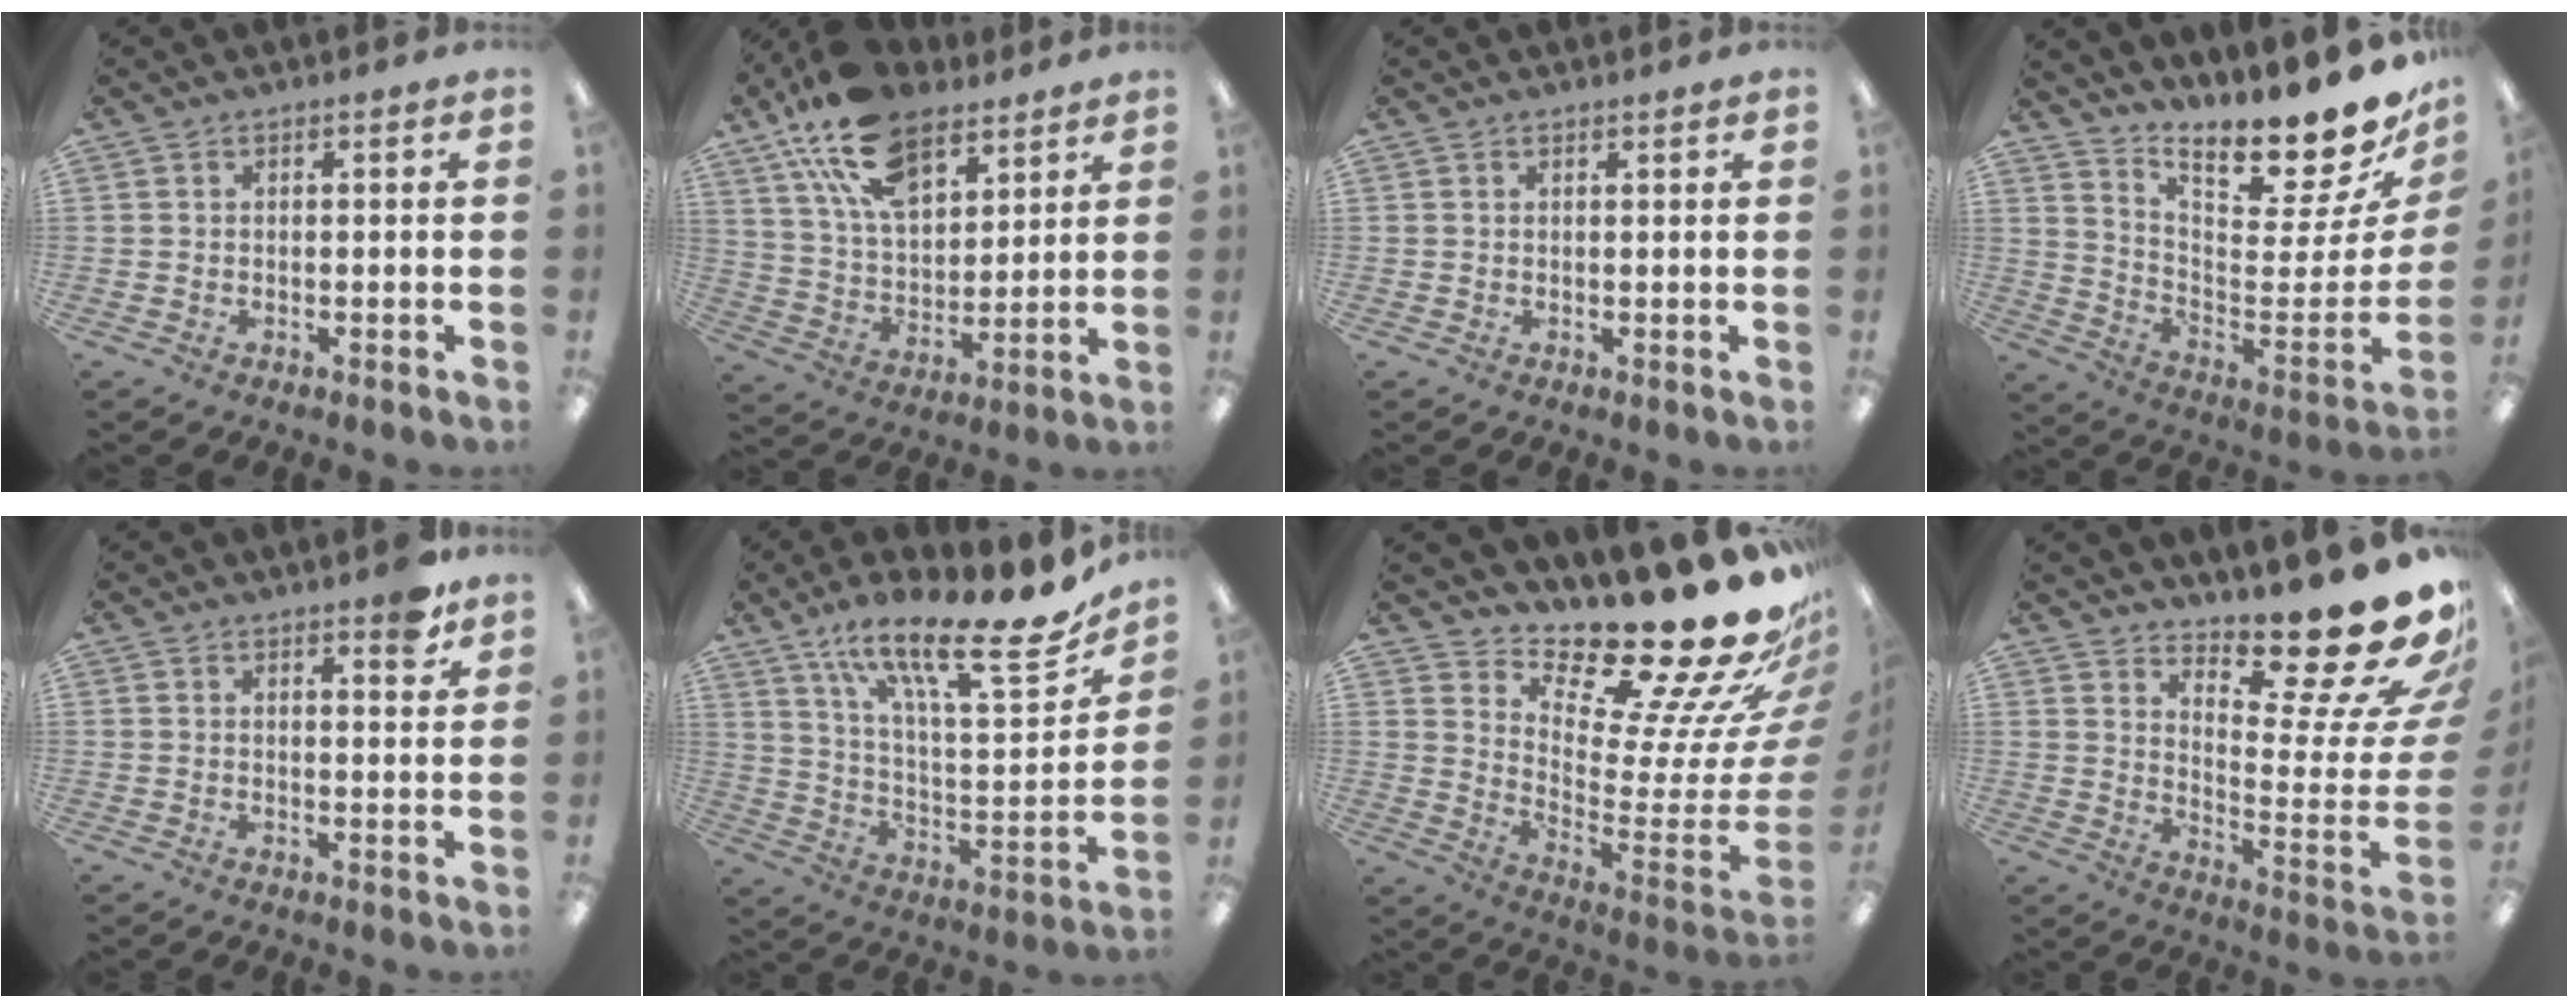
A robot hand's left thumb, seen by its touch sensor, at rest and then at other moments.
{"total": 18.3, "force": [11.7, 9.6, 10.3], "torque": [-0.194, -0.046, 0.214]}
{"total": 0.6, "force": [0.6, 0.1, 0.1], "torque": [0.005, -0.003, 0.008]}
{"total": 16.2, "force": [14.0, 1.8, 7.8], "torque": [-0.085, -0.140, 0.214]}
{"total": 4.3, "force": [3.4, 1.2, 2.5], "torque": [-0.024, -0.018, 0.053]}
{"total": 22.2, "force": [15.9, 5.7, 14.5], "torque": [-0.220, -0.107, 0.257]}
{"total": 26.5, "force": [21.3, 6.5, 14.5], "torque": [-0.159, -0.196, 0.360]}
{"total": 20.4, "force": [16.8, 3.8, 10.9], "torque": [-0.126, -0.151, 0.264]}